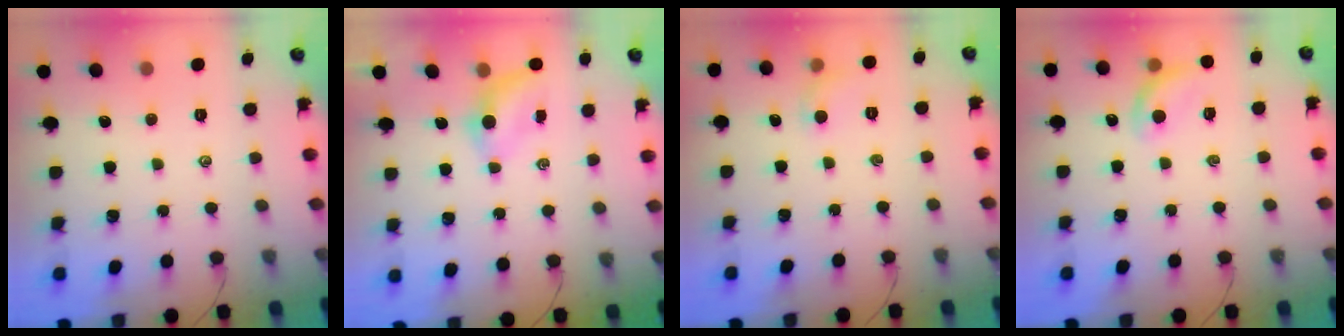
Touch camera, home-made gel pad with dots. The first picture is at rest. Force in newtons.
{"total": 4.0, "press": 3.9, "slide": 1.0}
{"total": 4.7, "press": 4.5, "slide": 1.5}
{"total": 9.5, "press": 9.2, "slide": 2.3}